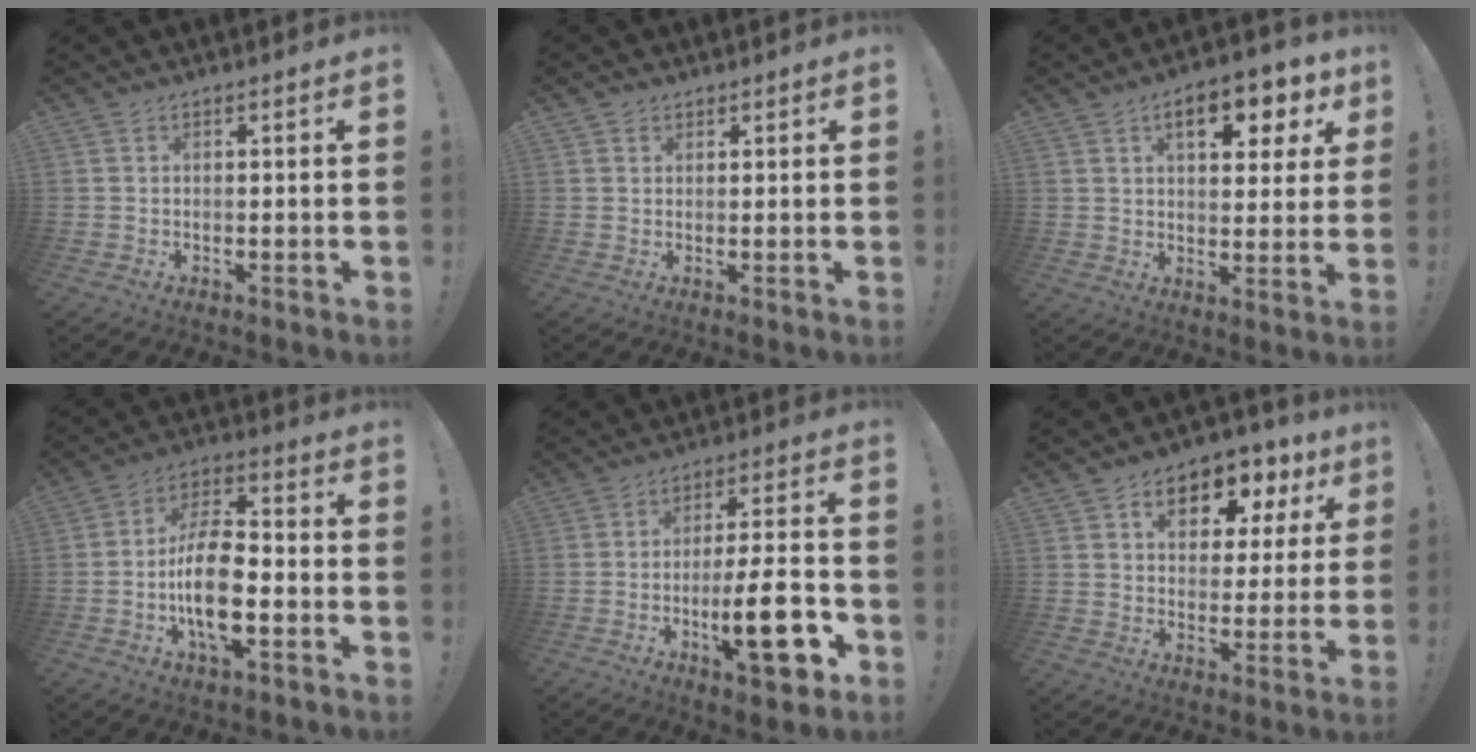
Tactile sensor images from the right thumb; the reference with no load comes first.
{"total": 1.5, "force": [1.0, 1.0, 0.3], "torque": [0.005, -0.005, 0.017]}
{"total": 11.2, "force": [5.0, 5.0, 8.6], "torque": [-0.112, -0.019, 0.079]}
{"total": 14.8, "force": [-3.9, 6.9, 12.5], "torque": [-0.245, 0.014, -0.069]}
{"total": 16.9, "force": [-5.5, 4.2, 15.4], "torque": [-0.223, 0.011, -0.084]}
{"total": 10.1, "force": [4.9, 6.7, 5.8], "torque": [-0.073, -0.028, 0.086]}